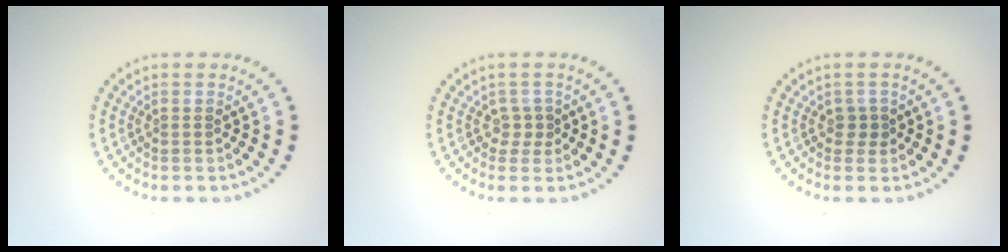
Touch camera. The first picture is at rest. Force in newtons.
{"total": 1.4, "press": 1.0, "slide": 1.0}
{"total": 1.1, "press": 0.9, "slide": 0.7}